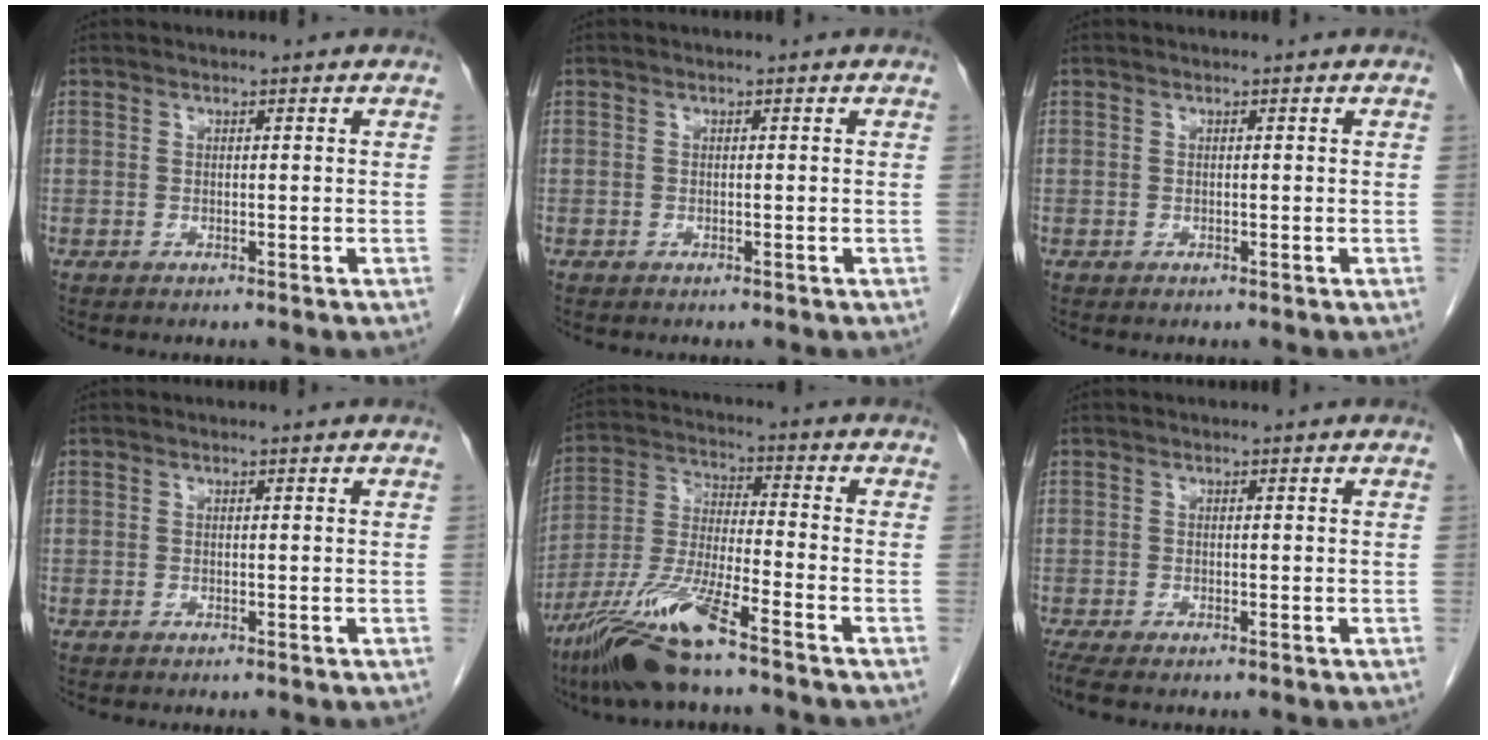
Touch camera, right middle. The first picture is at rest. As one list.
[{"total": 0.0}, {"total": 0.0}, {"total": 0.0}, {"total": 13.1, "force": [-9.0, 0.5, 9.5], "torque": [-0.200, -0.024, -0.171]}, {"total": 2.3, "force": [-1.7, 0.7, 1.4], "torque": [-0.031, -0.010, -0.030]}]